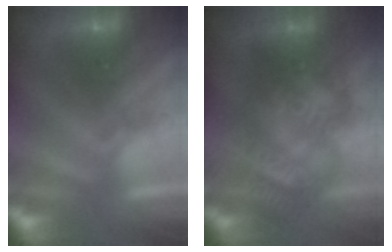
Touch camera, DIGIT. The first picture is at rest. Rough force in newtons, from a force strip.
{"total": 4.4}